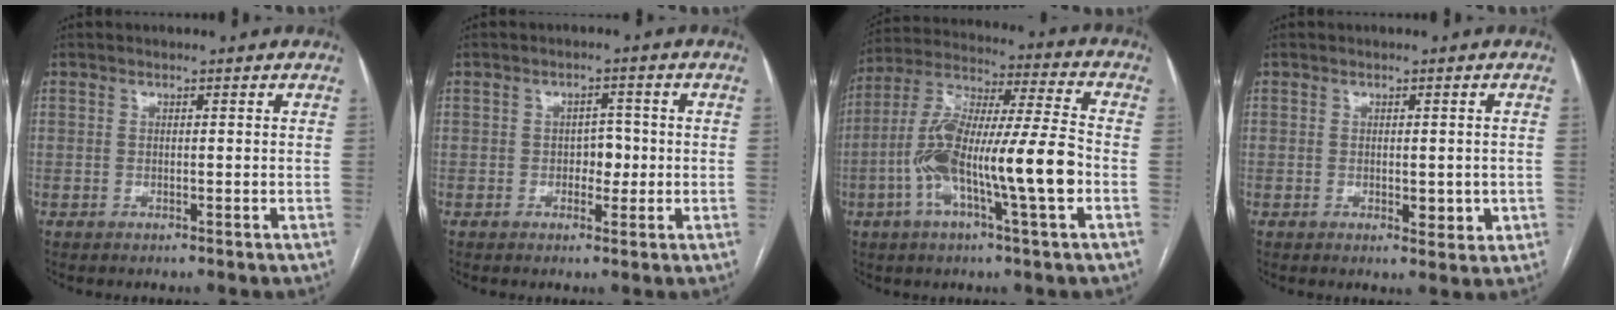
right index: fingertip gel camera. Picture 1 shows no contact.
{"total": 3.0, "force": [-0.4, 2.0, 2.2], "torque": [-0.024, 0.007, -0.005]}
{"total": 17.4, "force": [-4.5, 1.6, 16.7], "torque": [-0.318, 0.009, -0.081]}
{"total": 3.2, "force": [-0.5, 1.7, 2.6], "torque": [-0.029, -0.003, 0.001]}